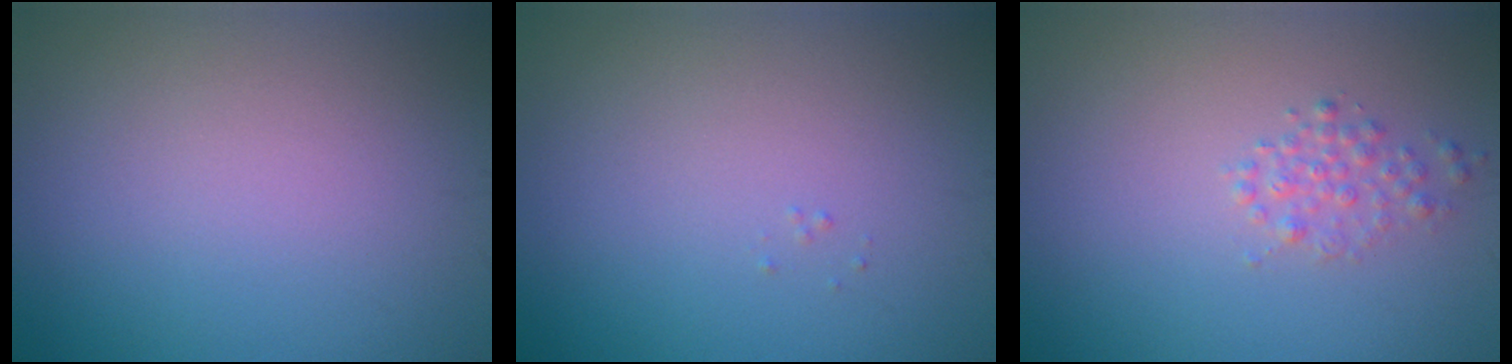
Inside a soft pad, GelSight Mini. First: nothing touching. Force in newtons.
{"total": 0.0}
{"total": 1.5, "press": 1.5, "slide": 0.1}